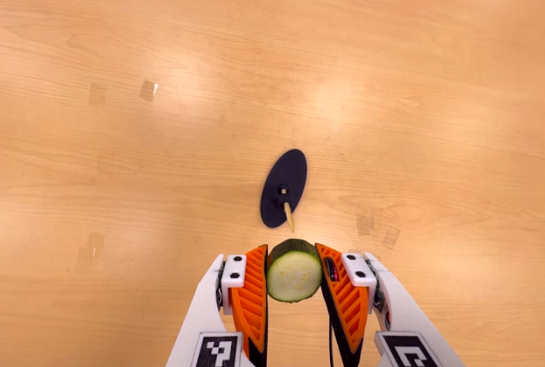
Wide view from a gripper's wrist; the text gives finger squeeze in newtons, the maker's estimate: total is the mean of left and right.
{"total": 9.8, "left": 9.1, "right": 10.5}